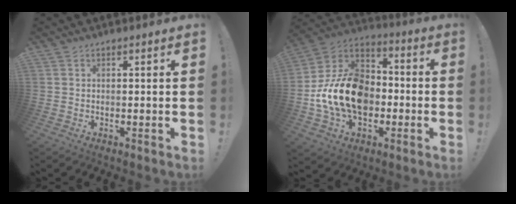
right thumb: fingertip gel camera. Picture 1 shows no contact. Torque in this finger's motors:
{"motor_torque": [2.43, 2.41, 0.26, -0.08, 0.35]}